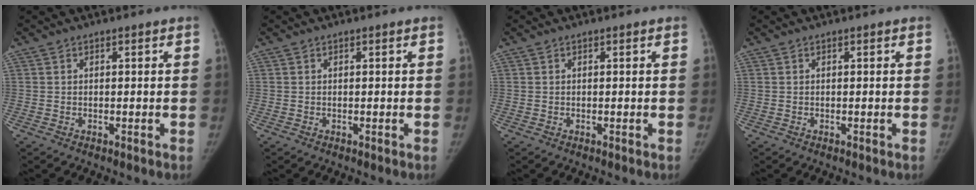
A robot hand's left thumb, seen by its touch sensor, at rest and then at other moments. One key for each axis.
{"total": 0.0}
{"total": 0.0}
{"total": 0.0}